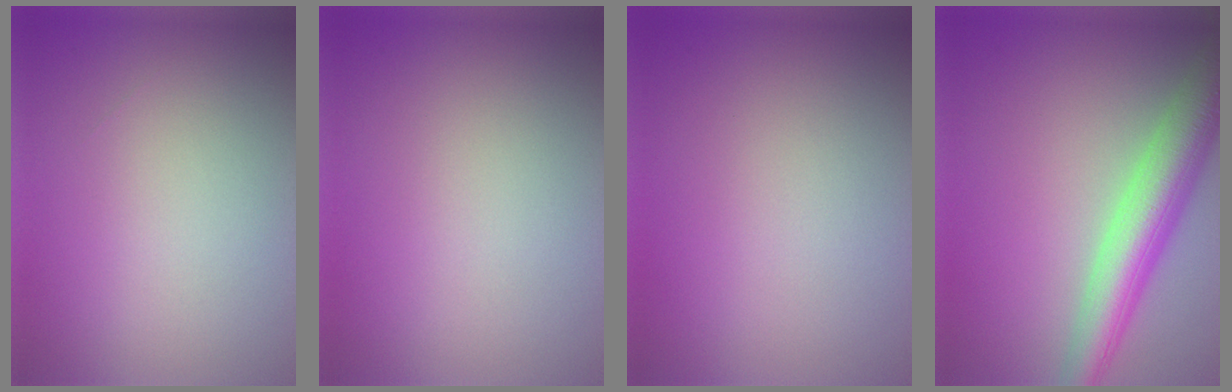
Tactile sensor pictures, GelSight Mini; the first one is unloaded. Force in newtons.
{"total": 0.0}
{"total": 0.0}
{"total": 7.2, "press": 7.2, "slide": 0.5}